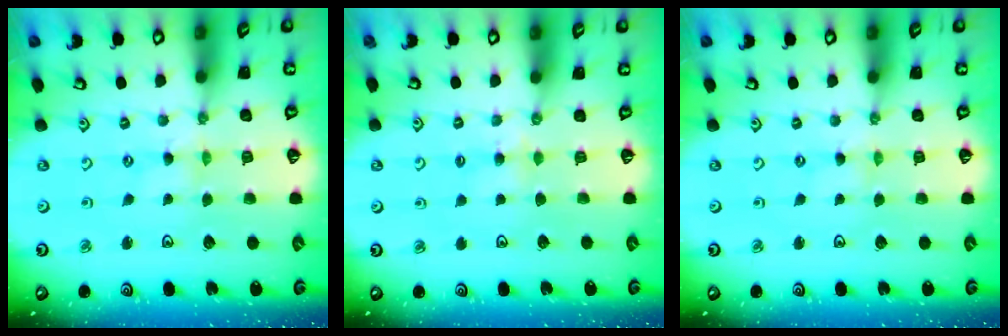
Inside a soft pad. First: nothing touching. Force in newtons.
{"total": 3.3, "press": 3.2, "slide": 0.6}
{"total": 0.0}